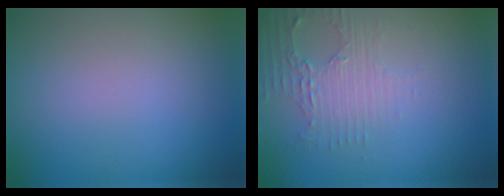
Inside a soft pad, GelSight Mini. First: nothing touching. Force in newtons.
{"total": 3.3, "press": 2.6, "slide": 2.0}